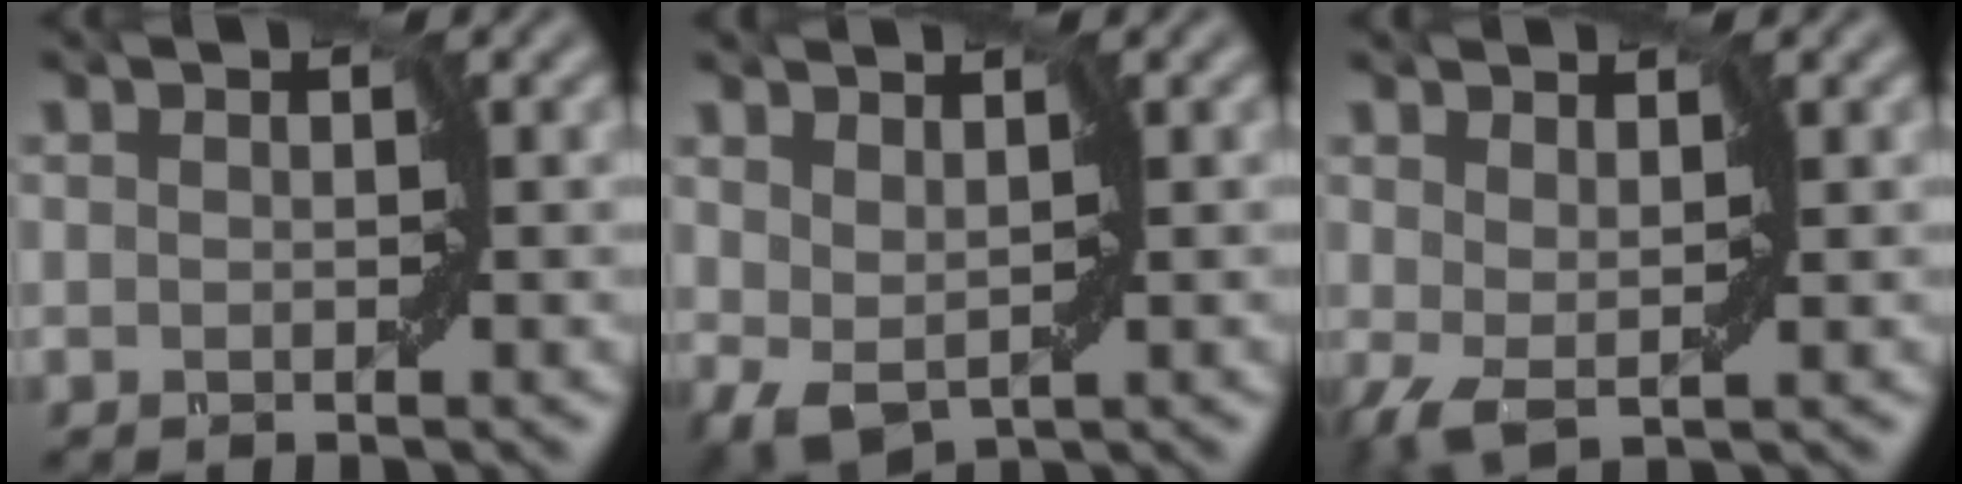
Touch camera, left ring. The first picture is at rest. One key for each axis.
{"total": 3.2, "fx": 0.0, "fy": 2.3, "fz": 2.3, "tx": -0.057, "ty": -0.011, "tz": 0.002}
{"total": 2.6, "fx": -0.1, "fy": 1.4, "fz": 2.2, "tx": -0.056, "ty": -0.011, "tz": -0.002}